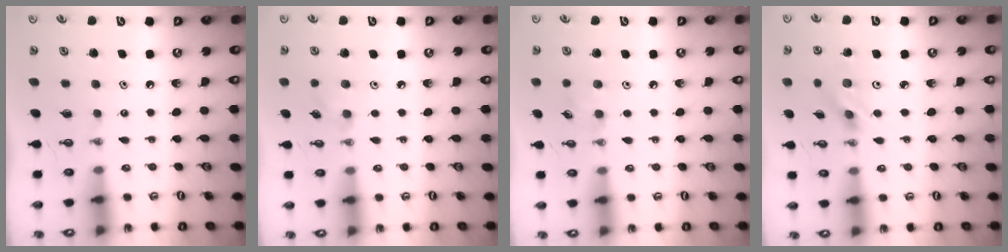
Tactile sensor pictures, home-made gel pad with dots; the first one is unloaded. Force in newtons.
{"total": 4.2, "press": 4.1, "slide": 1.0}
{"total": 5.4, "press": 5.2, "slide": 1.4}
{"total": 3.0, "press": 3.0, "slide": 0.4}